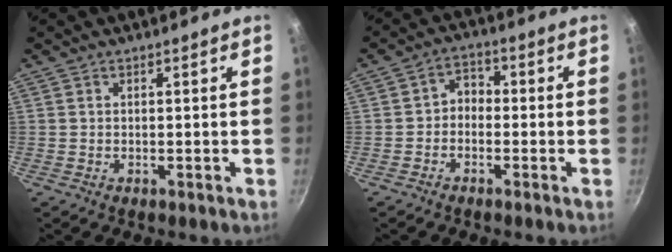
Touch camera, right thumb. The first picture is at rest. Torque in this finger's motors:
{"motor_torque": [-0.77, 0.04, 0.10, 0.03, 0.05]}